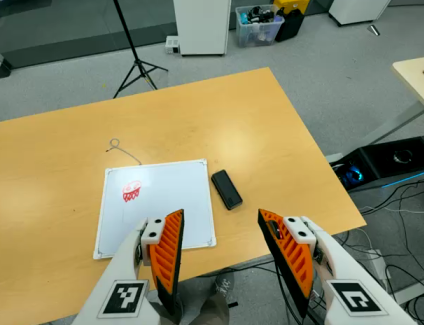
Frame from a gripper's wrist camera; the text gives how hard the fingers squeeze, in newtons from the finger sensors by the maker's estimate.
{"total": 0.0}